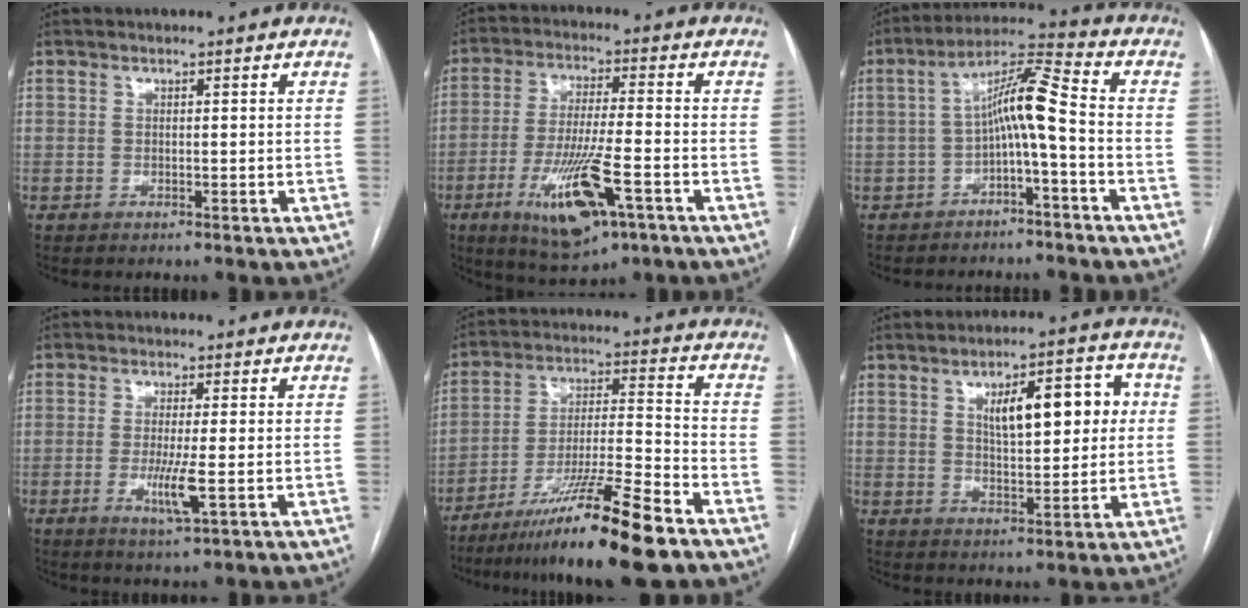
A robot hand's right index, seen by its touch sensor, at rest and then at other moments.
{"total": 13.2, "force": [-5.8, 2.4, 11.6], "torque": [-0.223, -0.022, -0.092]}
{"total": 8.2, "force": [-1.8, 0.3, 8.0], "torque": [-0.136, 0.034, -0.033]}
{"total": 4.9, "force": [-1.1, 0.1, 4.8], "torque": [-0.097, -0.012, -0.017]}
{"total": 17.2, "force": [-12.0, -0.2, 12.4], "torque": [-0.212, -0.029, -0.208]}
{"total": 10.7, "force": [2.6, 3.5, 9.7], "torque": [-0.141, 0.023, 0.044]}